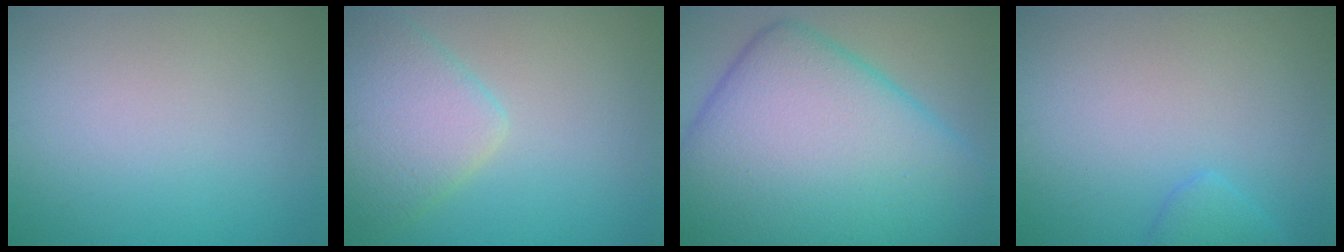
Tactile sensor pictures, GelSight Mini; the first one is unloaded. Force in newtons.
{"total": 5.0, "press": 5.0, "slide": 0.2}
{"total": 18.5, "press": 18.5, "slide": 0.0}
{"total": 1.4, "press": 1.4, "slide": 0.1}